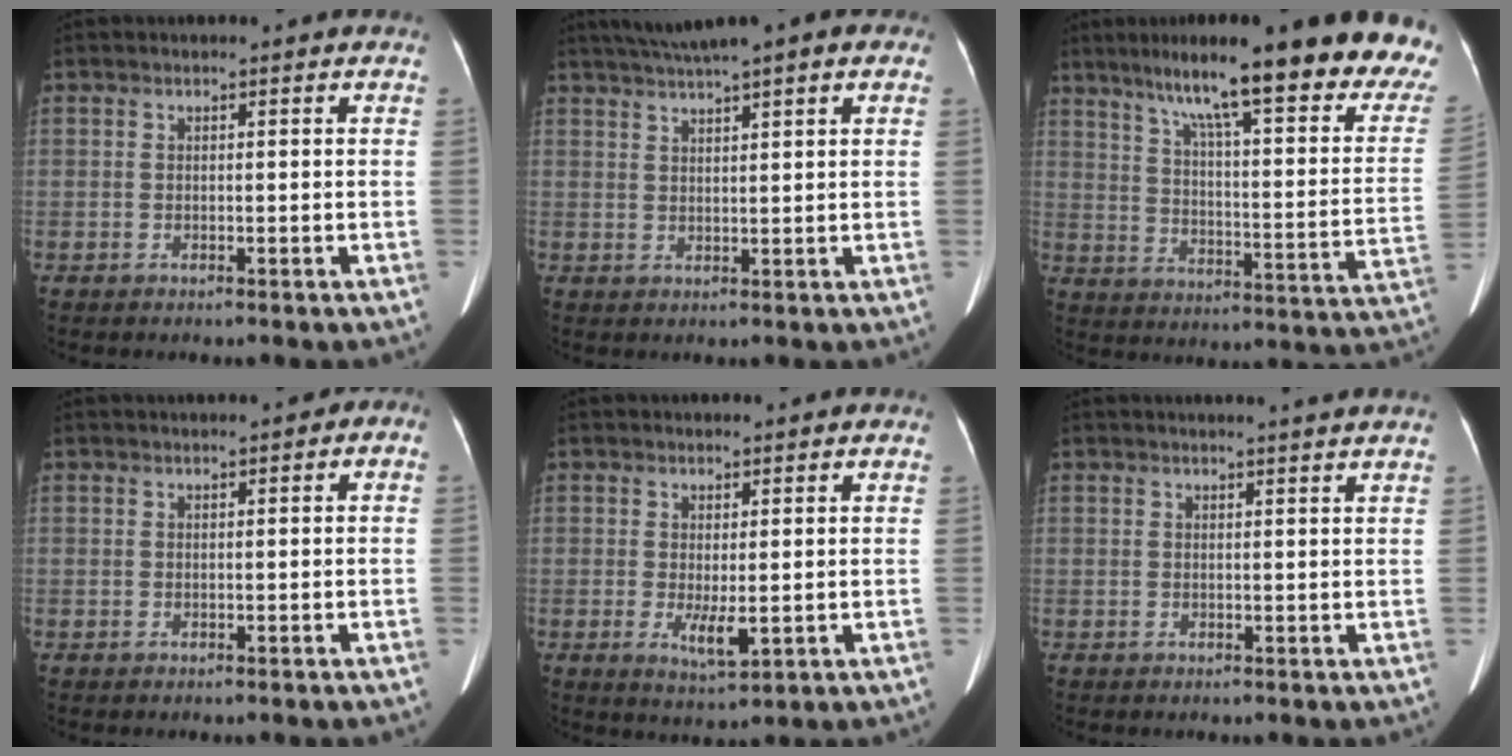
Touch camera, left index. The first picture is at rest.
{"total": 8.8, "force": [6.4, 1.4, 6.0], "torque": [-0.095, 0.042, 0.092]}
{"total": 28.1, "force": [21.7, 3.2, 17.6], "torque": [-0.225, -0.027, 0.284]}
{"total": 2.0, "force": [0.6, 1.0, 1.7], "torque": [-0.024, 0.016, 0.005]}
{"total": 3.7, "force": [0.1, 1.0, 3.5], "torque": [-0.062, -0.010, 0.009]}
{"total": 3.9, "force": [3.5, -0.8, 1.4], "torque": [-0.018, 0.004, 0.037]}